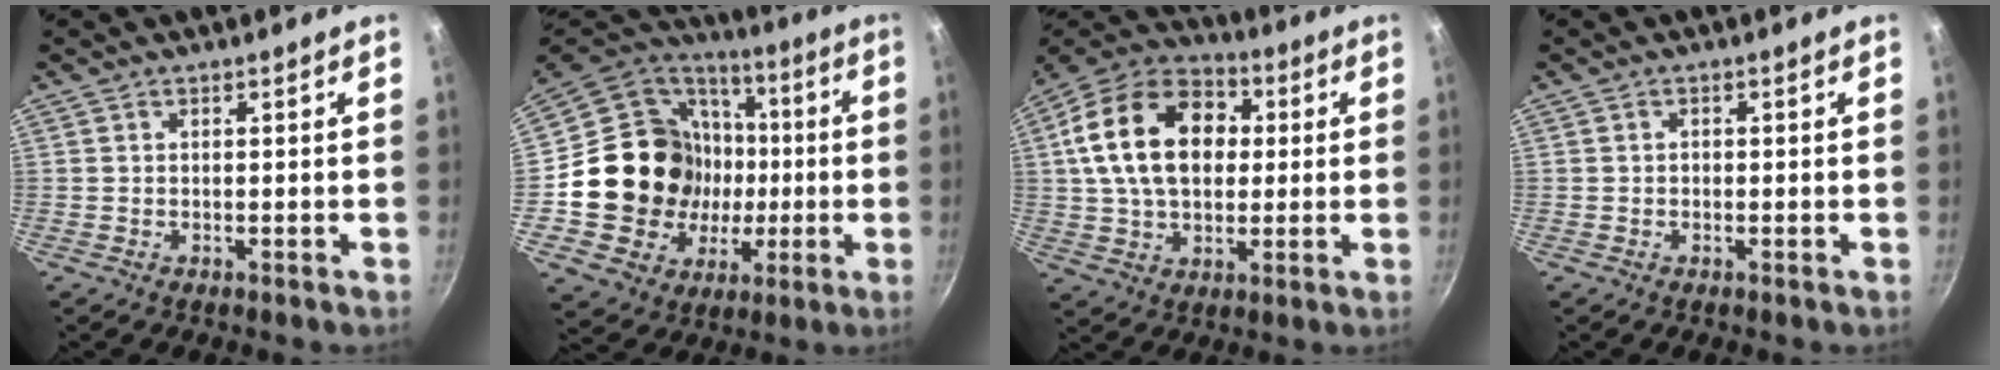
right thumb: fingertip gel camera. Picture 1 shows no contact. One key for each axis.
{"total": 24.1, "fx": -0.3, "fy": 21.2, "fz": 11.4, "tx": -0.179, "ty": 0.026, "tz": 0.015}
{"total": 21.1, "fx": 3.5, "fy": 14.7, "fz": 14.8, "tx": -0.230, "ty": 0.025, "tz": 0.048}
{"total": 0.9, "fx": -0.1, "fy": 0.8, "fz": 0.4, "tx": -0.004, "ty": 0.004, "tz": -0.002}